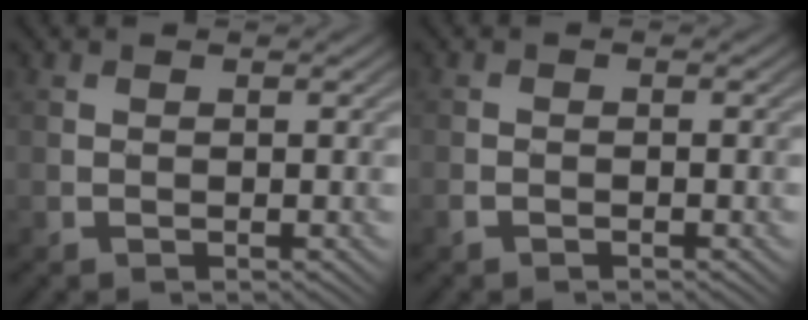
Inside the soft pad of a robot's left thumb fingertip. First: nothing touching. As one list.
[{"total": 1.1, "force": [-0.9, 0.3, 0.5], "torque": [-0.014, -0.004, -0.017]}]